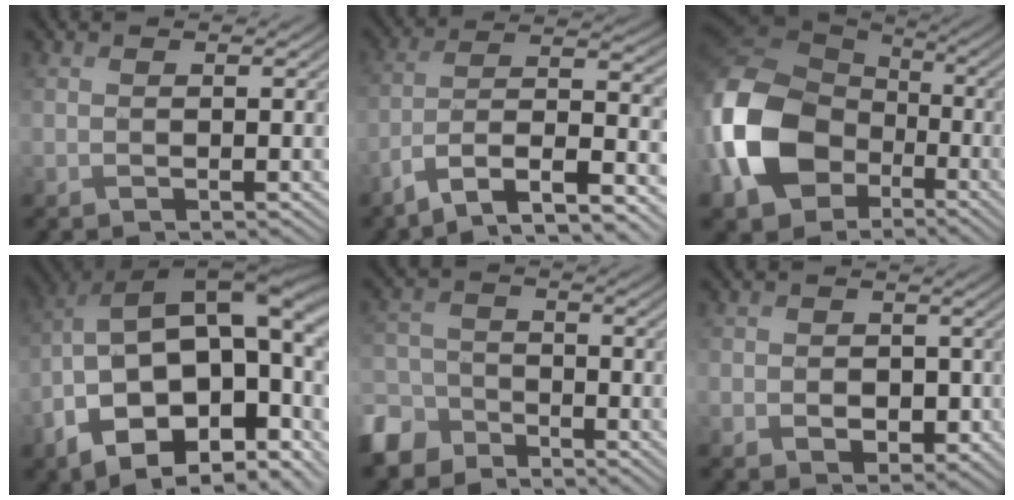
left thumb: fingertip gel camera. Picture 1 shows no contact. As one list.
[{"total": 10.8, "force": [-6.7, 3.1, 7.9], "torque": [-0.139, -0.003, -0.121]}, {"total": 16.4, "force": [-4.3, 12.1, 10.2], "torque": [-0.280, -0.037, -0.081]}, {"total": 20.4, "force": [-4.2, 11.8, 16.1], "torque": [-0.257, -0.027, -0.033]}, {"total": 7.4, "force": [-5.5, 4.4, 2.4], "torque": [-0.066, -0.008, -0.127]}, {"total": 3.5, "force": [-0.4, 3.0, 1.6], "torque": [-0.021, -0.011, -0.010]}]